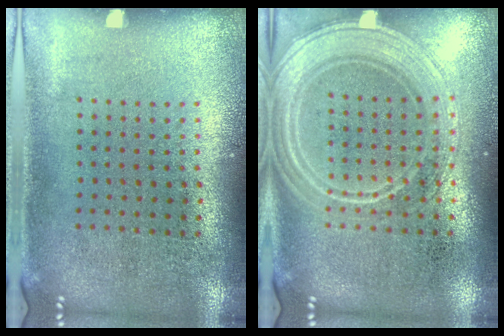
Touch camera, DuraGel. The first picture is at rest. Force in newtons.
{"total": 3.7, "press": 3.7, "slide": 0.6}